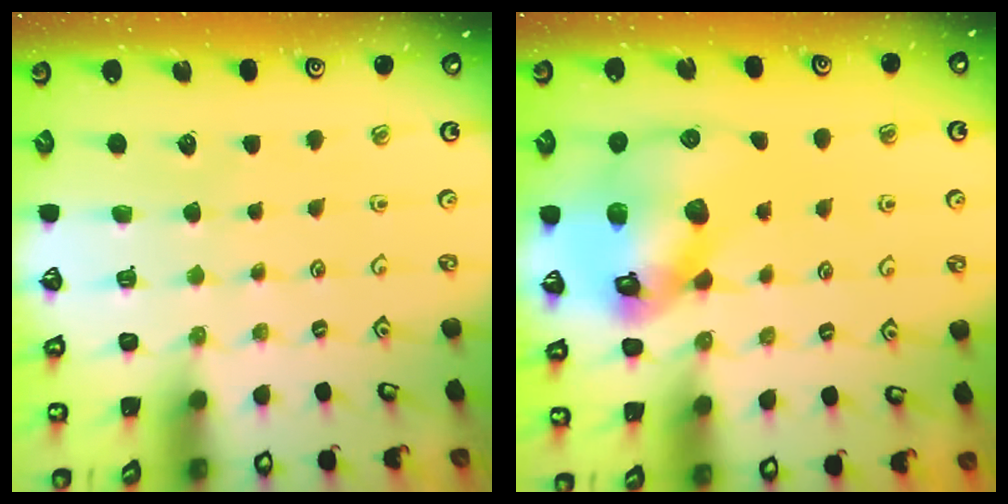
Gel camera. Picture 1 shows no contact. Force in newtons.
{"total": 17.4, "press": 17.2, "slide": 2.5}